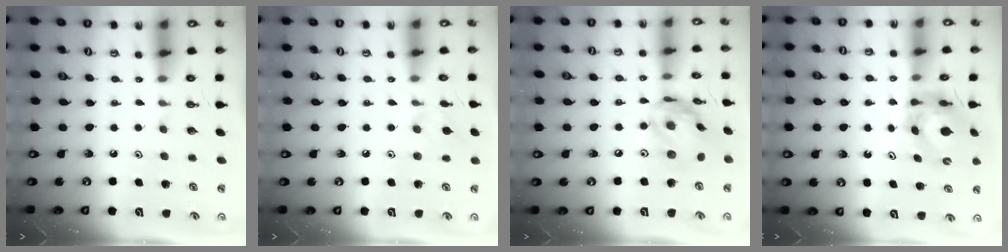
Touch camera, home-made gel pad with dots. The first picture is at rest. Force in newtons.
{"total": 7.5, "press": 7.5, "slide": 0.8}
{"total": 15.7, "press": 15.6, "slide": 1.6}
{"total": 5.3, "press": 5.3, "slide": 0.6}